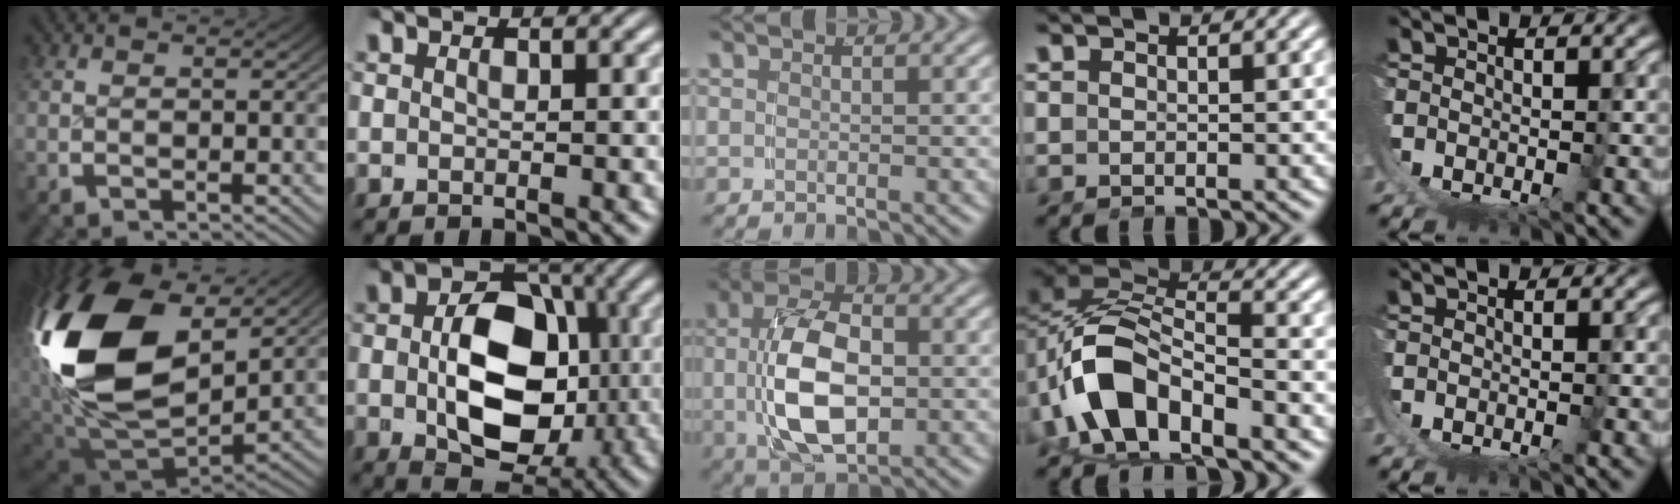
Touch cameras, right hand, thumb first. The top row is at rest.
{"thumb": {"total": 19.3, "force": [2.1, 11.0, 15.7], "torque": [-0.362, -0.053, 0.071]}, "index": {"total": 11.7, "force": [-1.2, 8.0, 8.4], "torque": [-0.160, -0.038, -0.005]}, "middle": {"total": 8.7, "force": [-0.3, 4.8, 7.3], "torque": [-0.150, -0.008, 0.004]}, "ring": {"total": 9.2, "force": [-2.3, 6.6, 5.9], "torque": [-0.150, -0.019, -0.047]}}